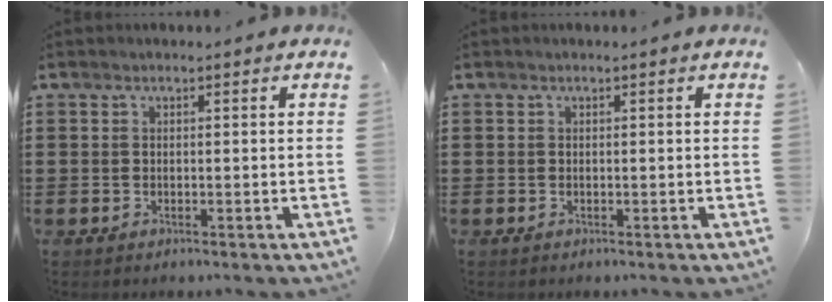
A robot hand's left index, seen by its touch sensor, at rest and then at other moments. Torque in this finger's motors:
{"motor_torque": [0.00, 0.00, 0.00, 0.00]}